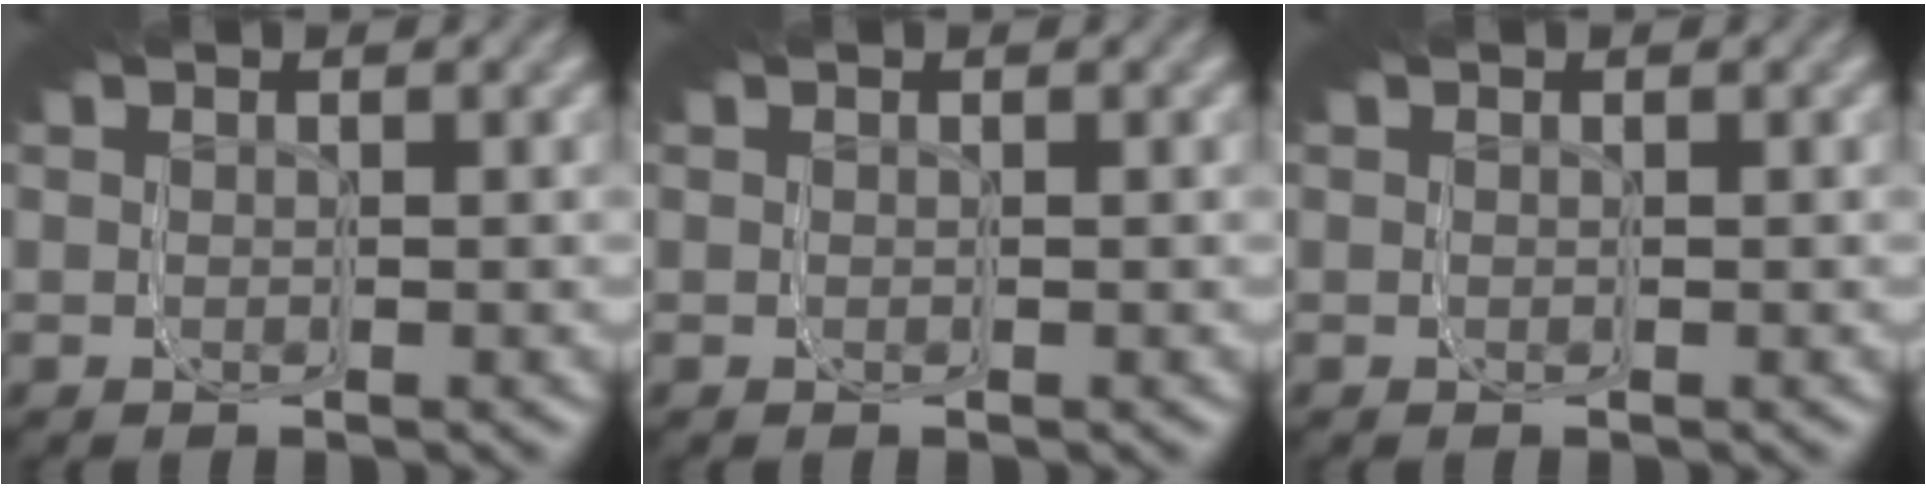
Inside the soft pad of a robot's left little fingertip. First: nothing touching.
{"total": 0.0}
{"total": 0.0}